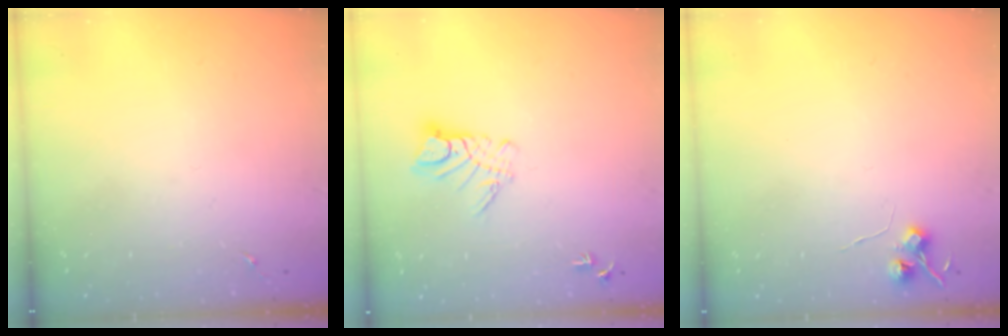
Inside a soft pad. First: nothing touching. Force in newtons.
{"total": 8.5, "press": 8.5, "slide": 0.9}
{"total": 5.8, "press": 5.8, "slide": 0.7}